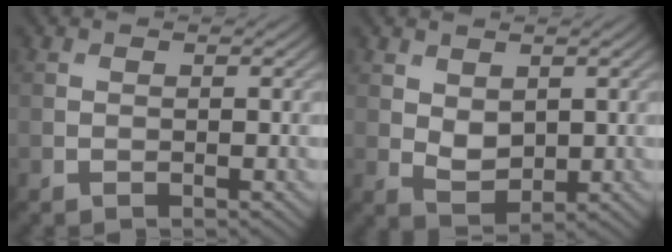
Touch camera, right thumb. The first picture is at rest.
{"total": 3.3, "force": [1.0, 2.2, 2.2], "torque": [-0.050, -0.007, 0.024]}